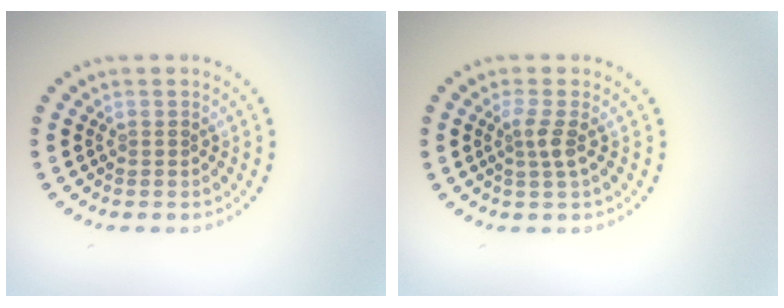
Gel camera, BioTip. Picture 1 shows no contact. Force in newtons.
{"total": 1.8, "press": 1.3, "slide": 1.3}